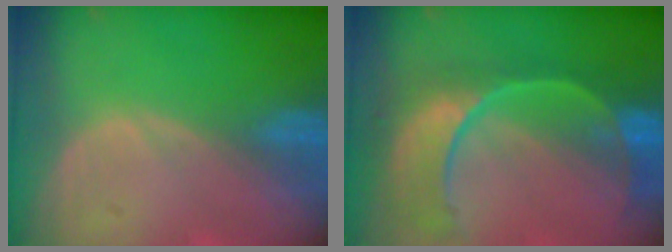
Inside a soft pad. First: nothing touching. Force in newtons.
{"total": 11.2, "press": 9.3, "slide": 6.1}